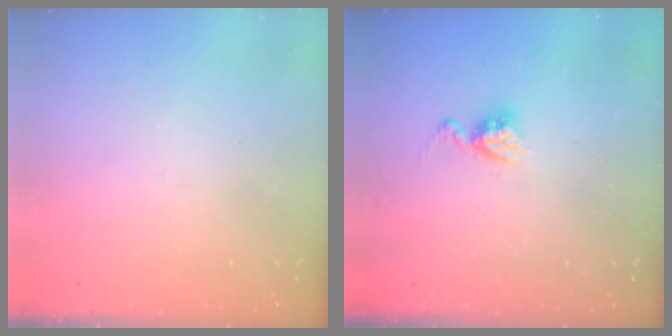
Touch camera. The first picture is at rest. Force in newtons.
{"total": 6.2, "press": 6.2, "slide": 0.5}